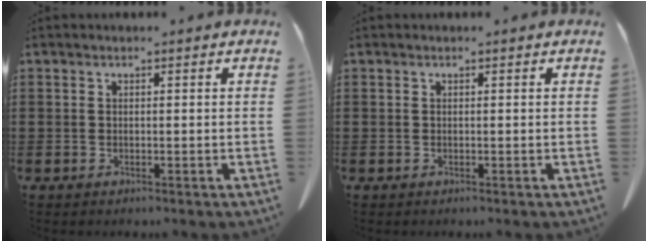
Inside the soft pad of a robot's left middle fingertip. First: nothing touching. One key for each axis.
{"total": 0.0}